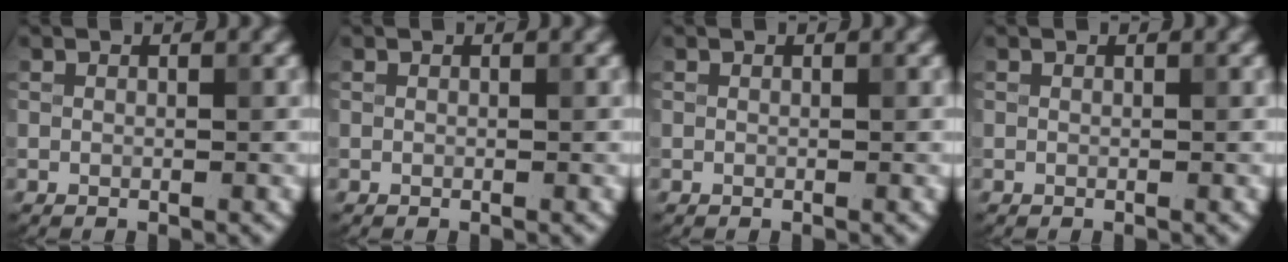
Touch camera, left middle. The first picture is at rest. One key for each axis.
{"total": 0.0}
{"total": 0.0}
{"total": 0.0}